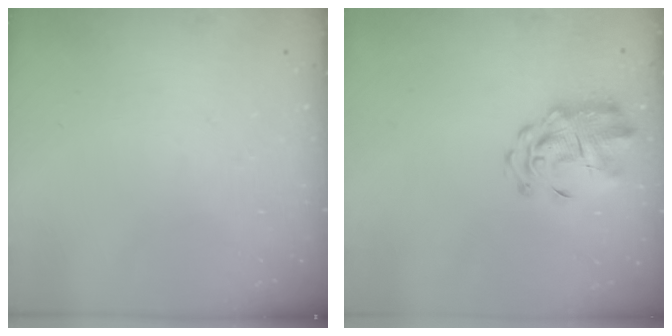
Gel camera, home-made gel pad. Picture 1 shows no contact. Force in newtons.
{"total": 3.6, "press": 3.3, "slide": 1.4}